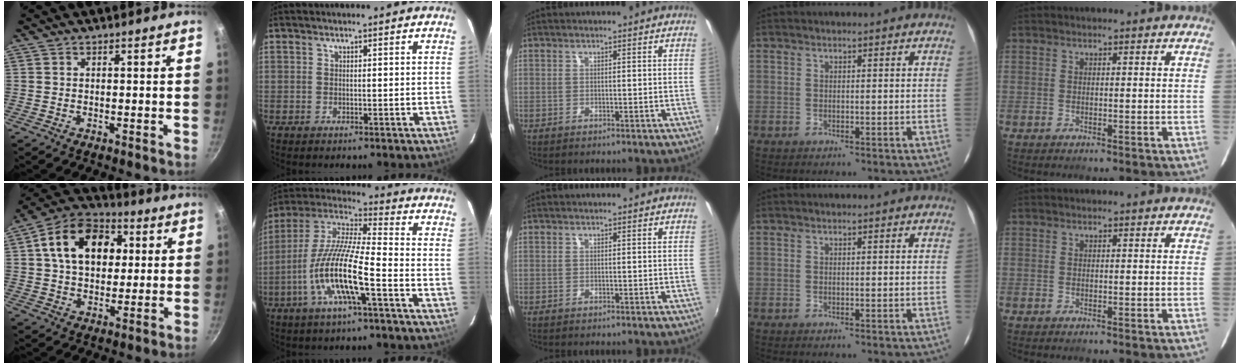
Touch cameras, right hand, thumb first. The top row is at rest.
{"thumb": {"total": 17.4, "force": [4.1, 12.1, 11.7], "torque": [-0.162, 0.019, 0.054]}, "index": {"total": 15.1, "force": [-5.9, 2.0, 13.7], "torque": [-0.273, -0.005, -0.121]}}